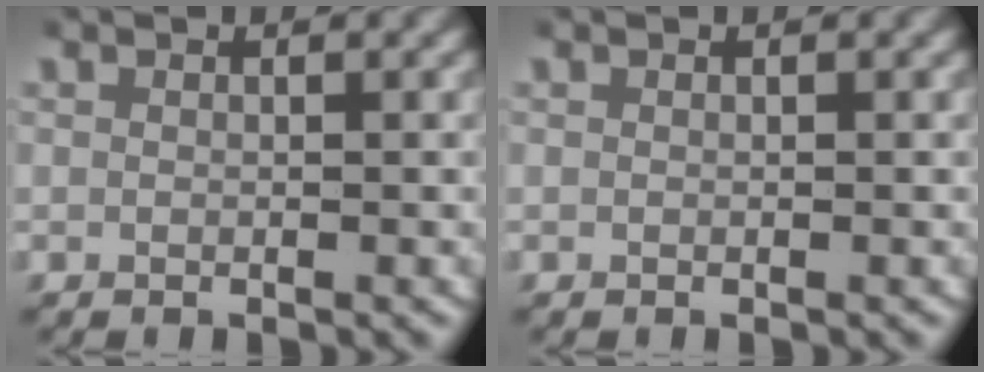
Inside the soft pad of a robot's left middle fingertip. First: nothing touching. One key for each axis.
{"total": 0.0}